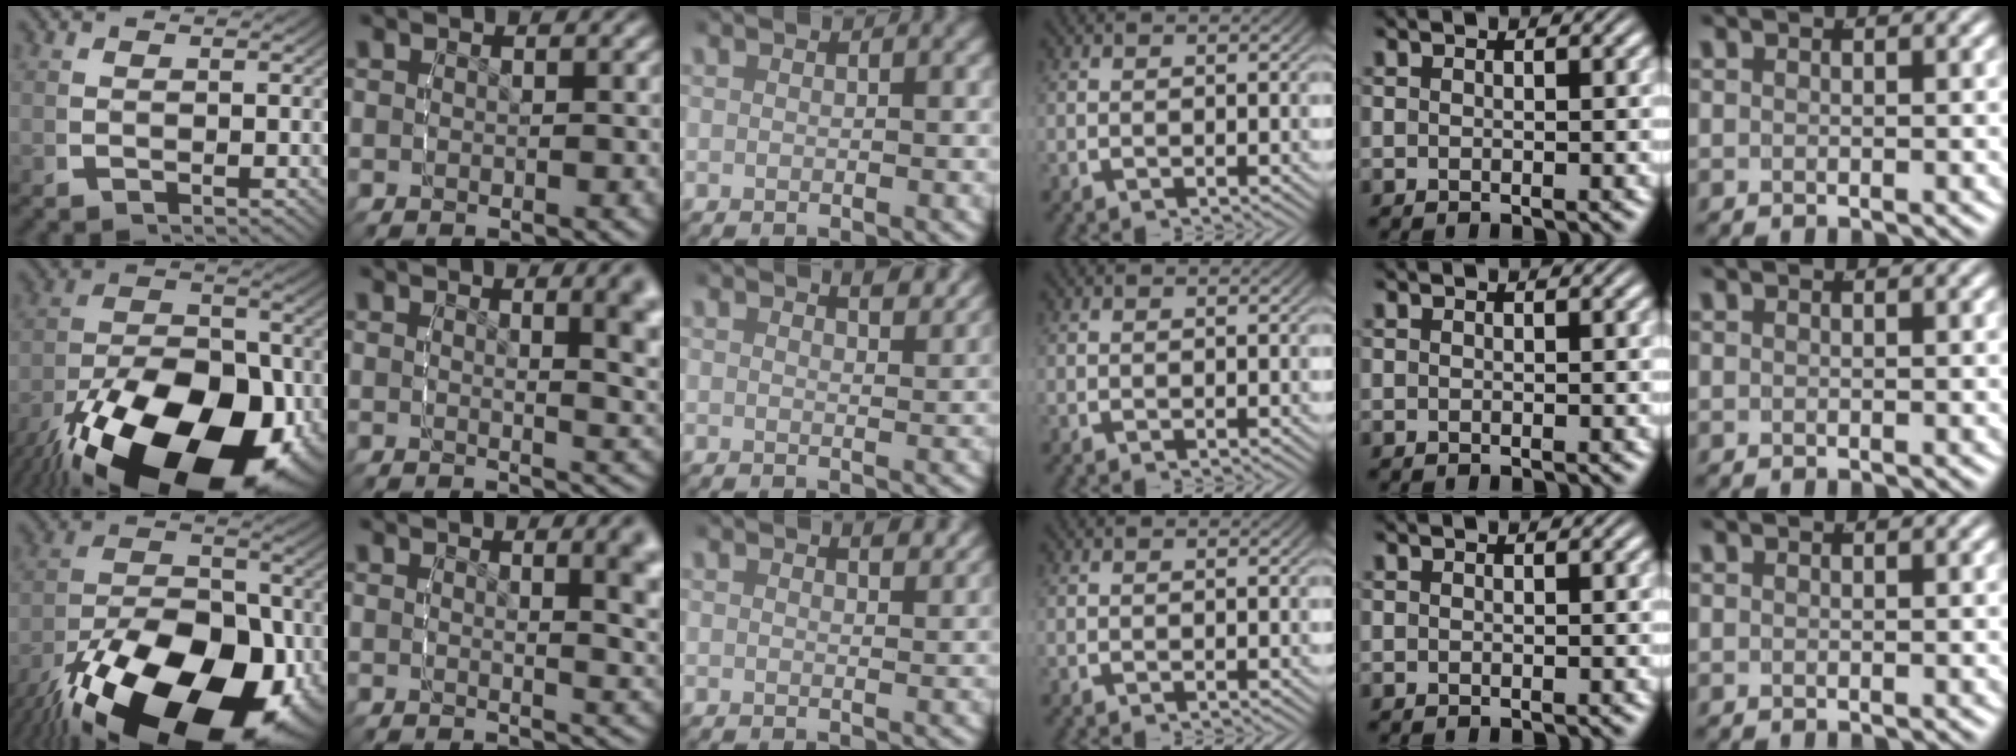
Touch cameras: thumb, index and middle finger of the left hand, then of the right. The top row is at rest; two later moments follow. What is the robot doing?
{"motion": "lift_and_place", "object": "screwdriver"}